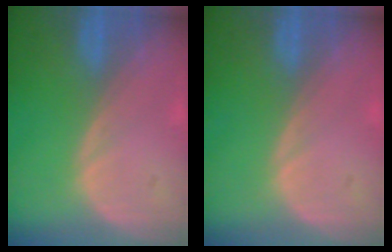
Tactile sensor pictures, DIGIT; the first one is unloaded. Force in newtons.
{"total": 0.0}